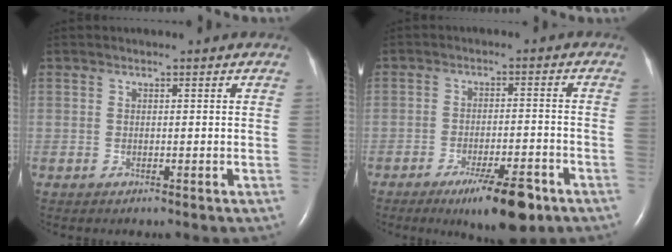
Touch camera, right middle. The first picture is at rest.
{"total": 8.9, "force": [-5.6, 1.6, 6.6], "torque": [-0.105, -0.012, -0.084]}